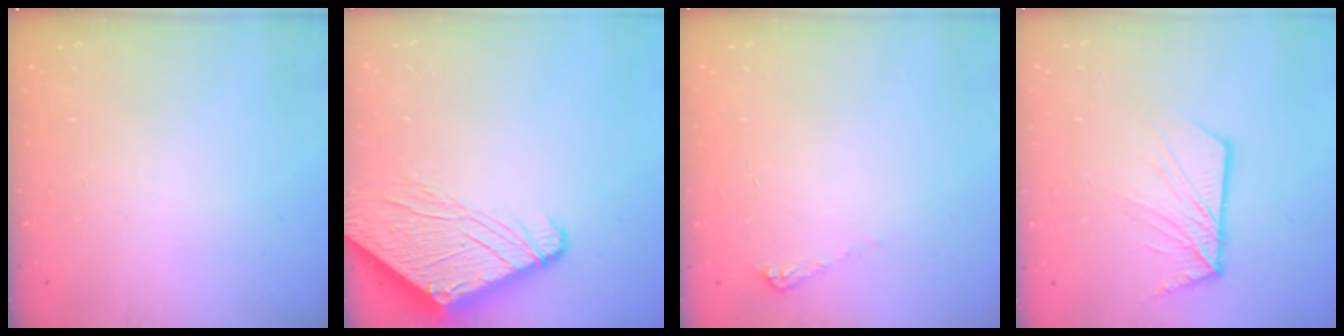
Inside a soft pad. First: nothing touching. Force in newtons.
{"total": 13.4, "press": 13.3, "slide": 1.4}
{"total": 5.8, "press": 5.8, "slide": 0.8}
{"total": 10.2, "press": 10.1, "slide": 1.1}